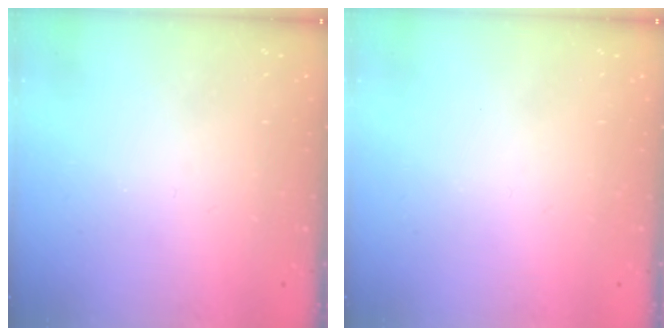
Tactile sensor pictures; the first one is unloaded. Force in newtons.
{"total": 1.7, "press": 1.6, "slide": 0.1}